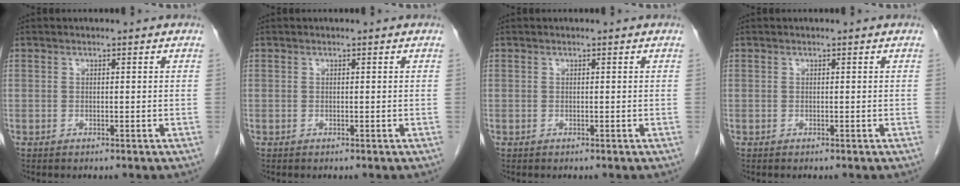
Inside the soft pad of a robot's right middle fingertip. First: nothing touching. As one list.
[{"total": 0.0}, {"total": 0.0}, {"total": 0.0}]